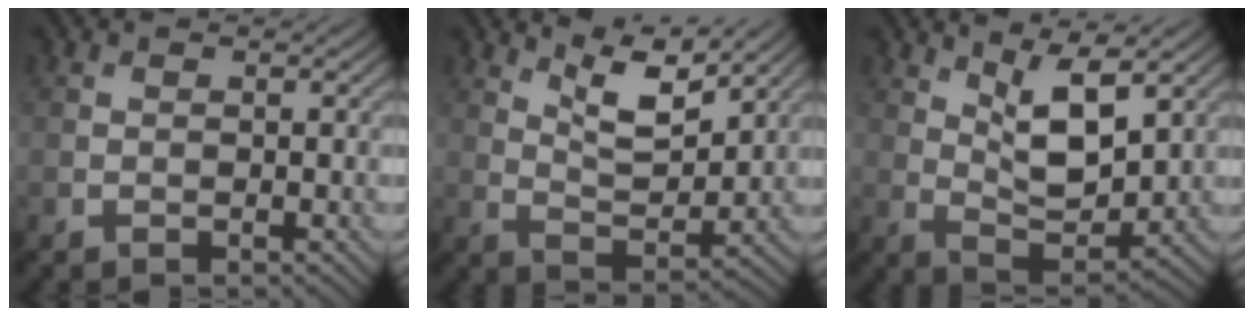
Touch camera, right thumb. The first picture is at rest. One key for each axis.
{"total": 6.8, "fx": 4.8, "fy": 2.1, "fz": 4.5, "tx": -0.091, "ty": -0.010, "tz": 0.091}
{"total": 7.3, "fx": 3.6, "fy": 2.7, "fz": 5.8, "tx": -0.112, "ty": -0.007, "tz": 0.068}